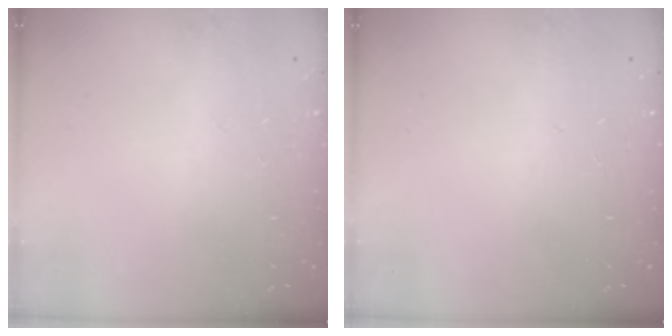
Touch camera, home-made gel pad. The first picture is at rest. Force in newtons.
{"total": 0.0}